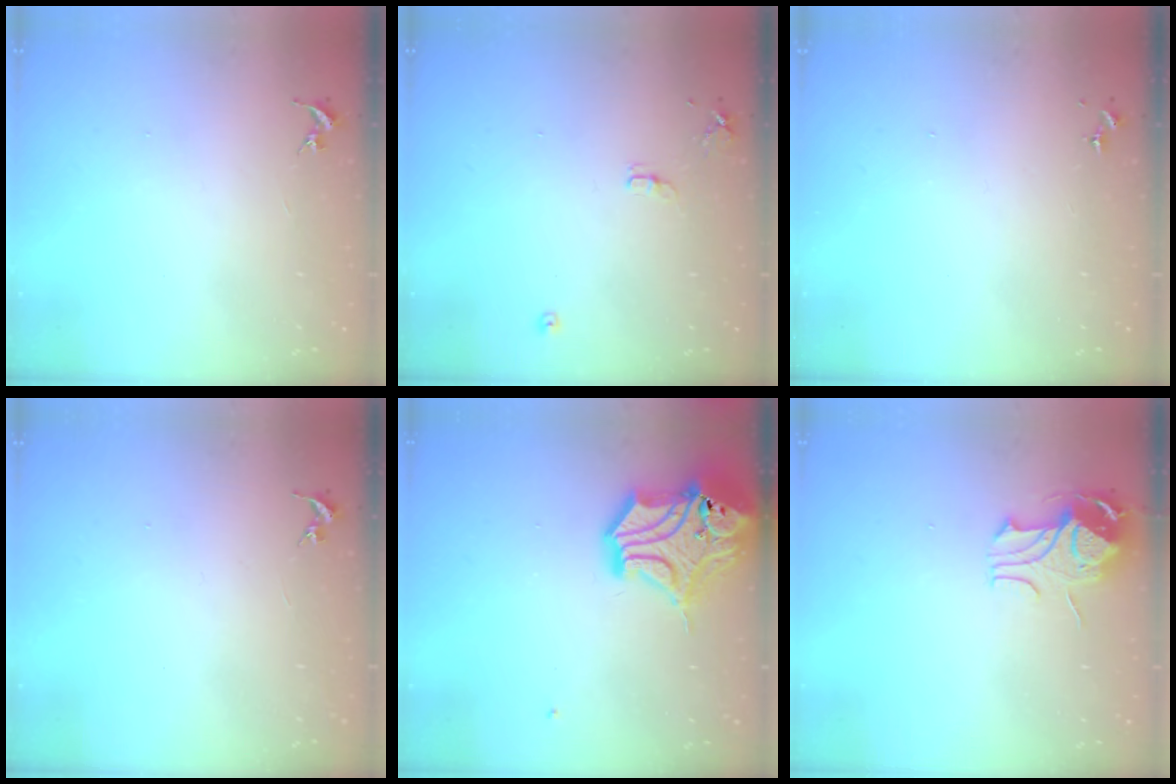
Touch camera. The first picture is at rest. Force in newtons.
{"total": 7.2, "press": 7.2, "slide": 0.8}
{"total": 0.0}
{"total": 0.0}
{"total": 18.5, "press": 18.3, "slide": 2.6}
{"total": 9.9, "press": 9.8, "slide": 1.4}